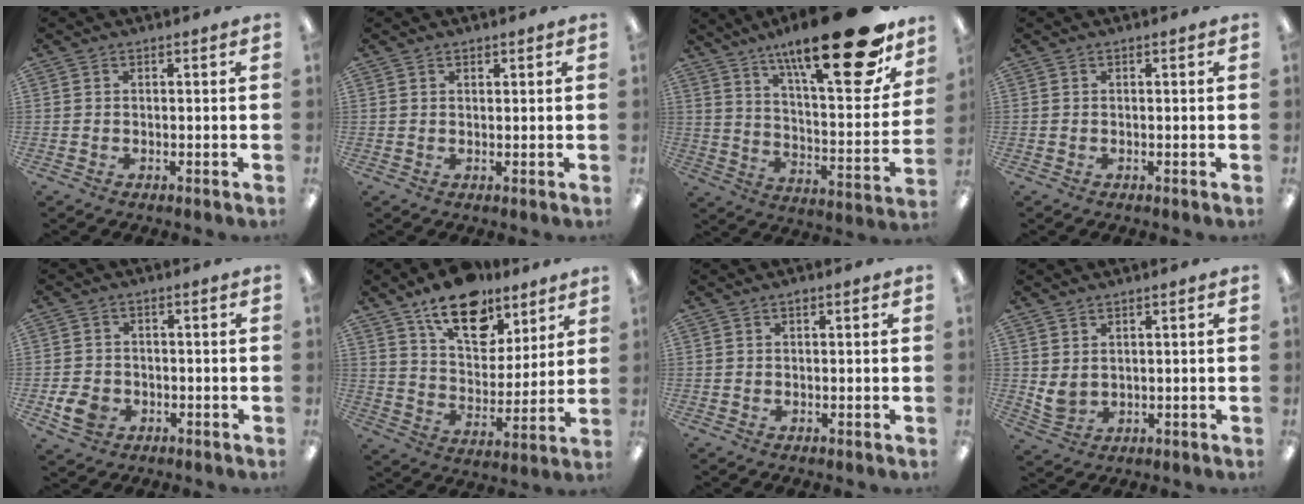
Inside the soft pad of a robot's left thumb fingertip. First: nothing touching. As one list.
[{"total": 0.9, "force": [0.8, 0.4, 0.2], "torque": [0.003, -0.002, 0.013]}, {"total": 27.8, "force": [17.9, 7.8, 19.7], "torque": [-0.290, -0.119, 0.285]}, {"total": 0.0}, {"total": 5.0, "force": [-2.2, 3.9, 2.3], "torque": [-0.054, 0.006, -0.039]}, {"total": 17.2, "force": [12.0, 9.2, 8.2], "torque": [-0.122, -0.069, 0.210]}, {"total": 0.9, "force": [0.5, 0.3, 0.7], "torque": [-0.016, 0.003, 0.008]}, {"total": 3.4, "force": [2.0, 2.1, 1.7], "torque": [-0.044, -0.011, 0.038]}]